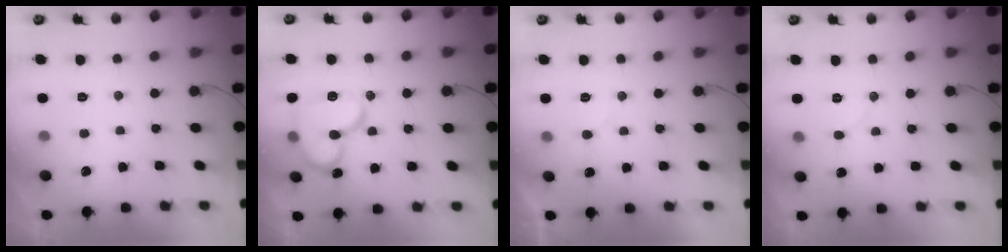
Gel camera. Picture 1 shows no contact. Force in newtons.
{"total": 16.0, "press": 15.9, "slide": 1.8}
{"total": 5.5, "press": 5.5, "slide": 0.3}
{"total": 5.2, "press": 5.2, "slide": 0.5}